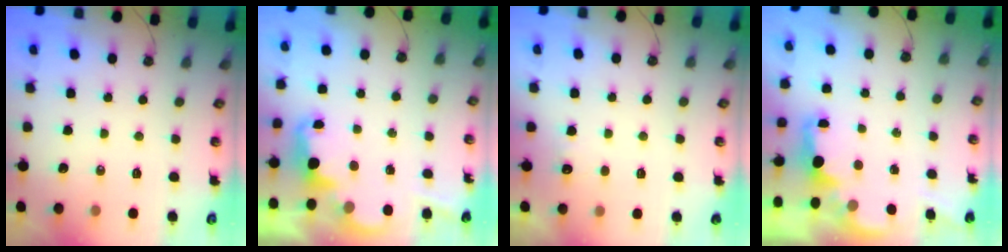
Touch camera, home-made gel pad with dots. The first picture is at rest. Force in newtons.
{"total": 2.3, "press": 2.3, "slide": 0.5}
{"total": 4.5, "press": 4.4, "slide": 0.9}
{"total": 1.8, "press": 1.6, "slide": 0.7}